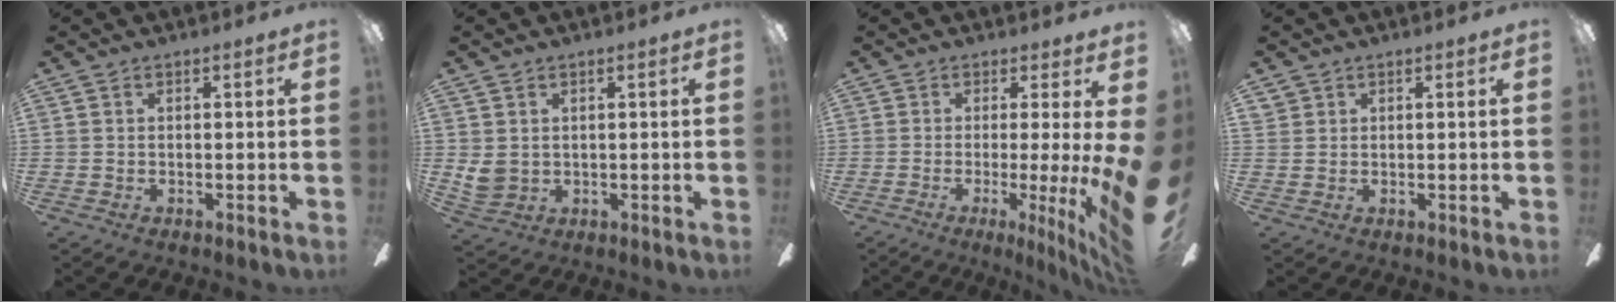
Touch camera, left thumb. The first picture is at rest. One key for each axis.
{"total": 4.1, "fx": 1.7, "fy": 3.1, "fz": 2.2, "tx": -0.051, "ty": -0.002, "tz": 0.034}
{"total": 7.9, "fx": -0.4, "fy": 0.0, "fz": 7.9, "tx": -0.117, "ty": -0.029, "tz": -0.002}
{"total": 1.1, "fx": 0.9, "fy": 0.5, "fz": 0.1, "tx": -0.004, "ty": -0.001, "tz": 0.019}